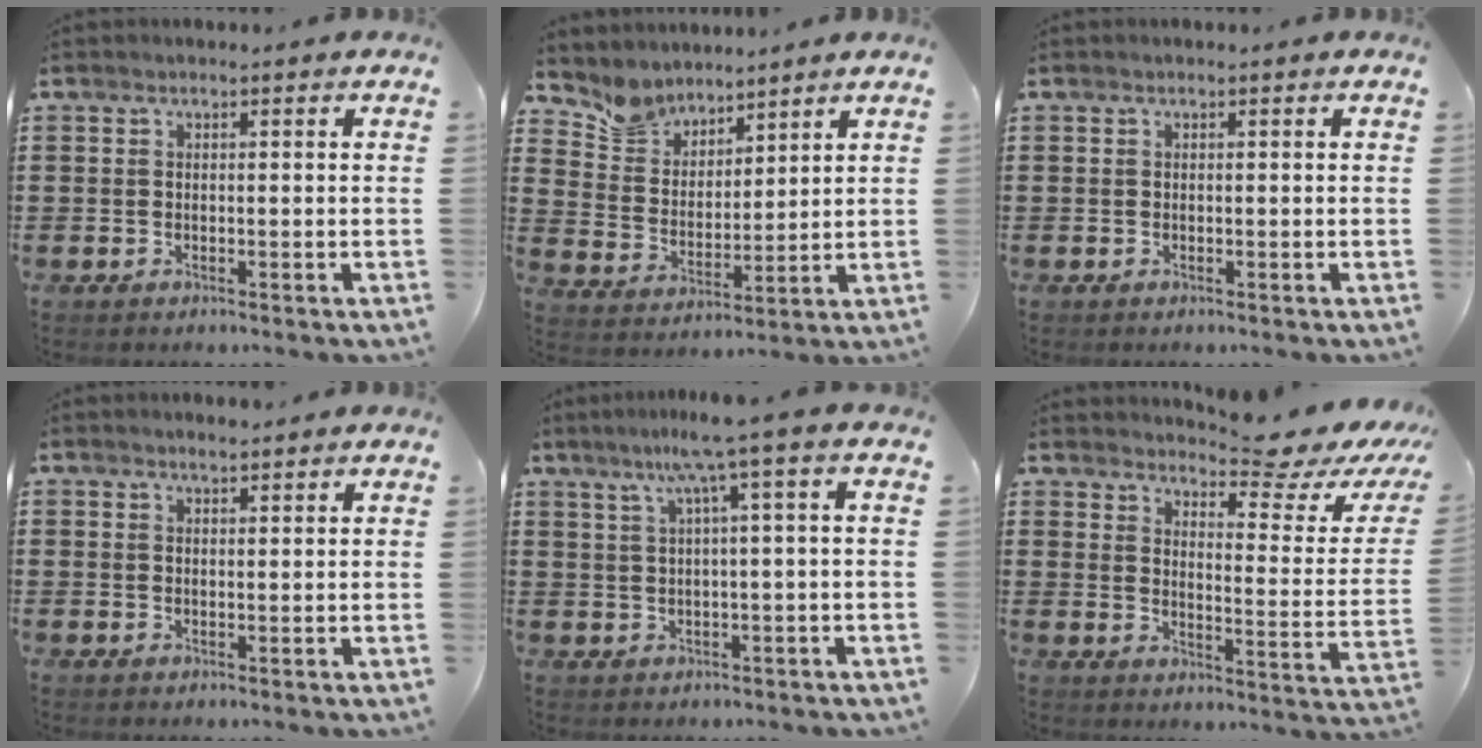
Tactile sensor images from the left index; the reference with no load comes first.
{"total": 6.3, "force": [5.6, 2.9, 0.0], "torque": [-0.038, -0.026, 0.106]}
{"total": 0.0}
{"total": 1.4, "force": [1.3, 0.1, 0.5], "torque": [-0.011, 0.001, 0.025]}
{"total": 6.3, "force": [2.5, -0.4, 5.8], "torque": [-0.116, 0.004, 0.039]}
{"total": 7.1, "force": [6.4, 0.4, 3.0], "torque": [-0.049, -0.053, 0.103]}